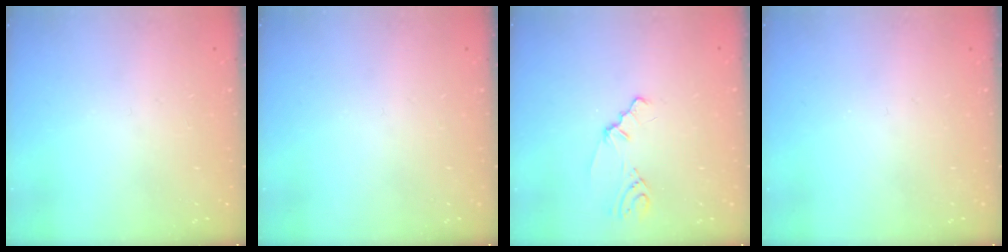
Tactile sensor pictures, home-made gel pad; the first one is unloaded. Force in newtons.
{"total": 0.0}
{"total": 1.4, "press": 1.4, "slide": 0.4}
{"total": 0.0}